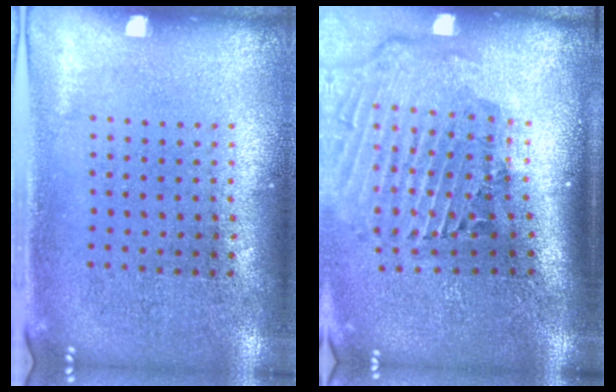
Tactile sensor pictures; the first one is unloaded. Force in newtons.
{"total": 2.9, "press": 2.0, "slide": 2.1}